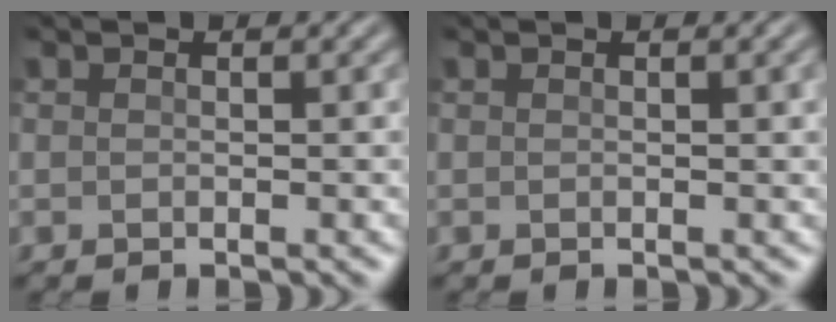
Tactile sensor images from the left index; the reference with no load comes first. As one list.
[{"total": 1.1, "force": [0.2, 0.2, 1.0], "torque": [-0.010, 0.004, 0.002]}]